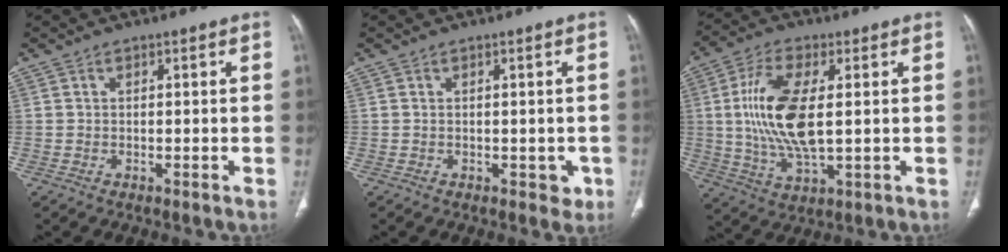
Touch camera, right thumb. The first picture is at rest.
{"total": 2.4, "force": [-0.7, 1.8, 1.5], "torque": [0.001, 0.002, -0.005]}
{"total": 14.9, "force": [1.3, 6.3, 13.4], "torque": [-0.278, -0.007, 0.027]}